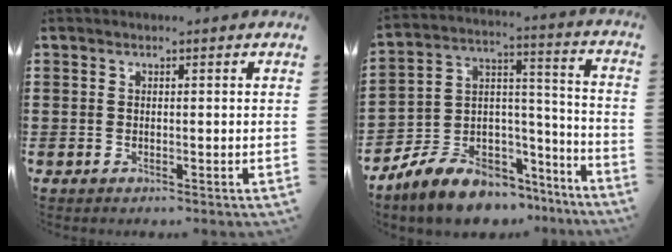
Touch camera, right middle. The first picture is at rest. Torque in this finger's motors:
{"motor_torque": [2.09, -0.05, 1.05, 0.21]}